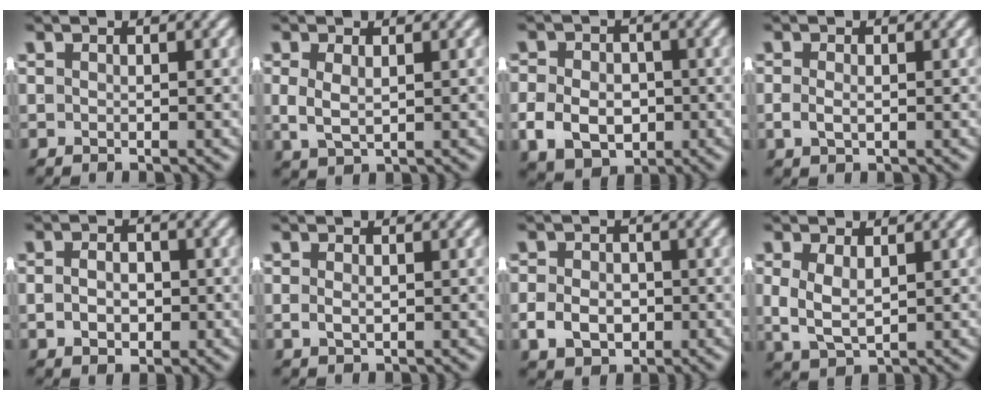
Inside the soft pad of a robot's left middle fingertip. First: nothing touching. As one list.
[{"total": 2.8, "force": [0.3, 2.0, 2.0], "torque": [-0.046, -0.004, 0.015]}, {"total": 5.6, "force": [-1.8, 4.3, 3.0], "torque": [-0.045, -0.020, -0.020]}, {"total": 1.0, "force": [-0.3, 0.4, 0.9], "torque": [-0.022, -0.003, 0.000]}, {"total": 3.0, "force": [-0.7, 2.0, 2.1], "torque": [-0.023, 0.002, -0.011]}, {"total": 0.8, "force": [0.1, 0.3, 0.7], "torque": [-0.014, -0.003, 0.008]}, {"total": 3.4, "force": [-1.1, 2.6, 1.9], "torque": [-0.023, -0.003, -0.014]}, {"total": 4.9, "force": [0.0, 3.8, 3.0], "torque": [-0.078, -0.012, 0.011]}]